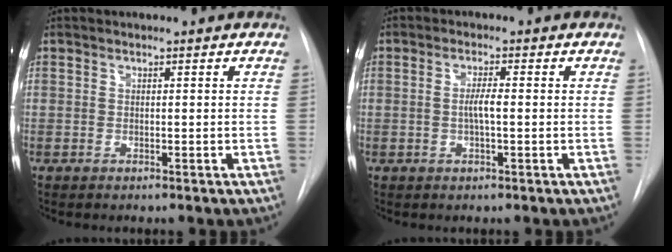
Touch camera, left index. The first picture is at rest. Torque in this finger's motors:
{"motor_torque": [0.35, 0.20, 0.08, 0.03]}